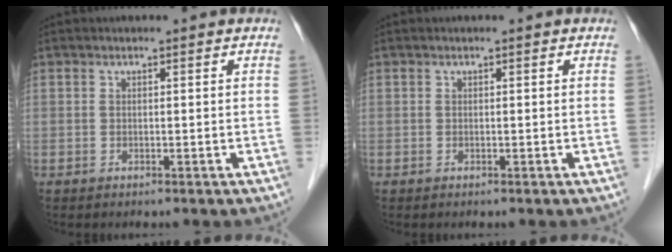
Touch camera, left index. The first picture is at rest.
{"total": 0.0}